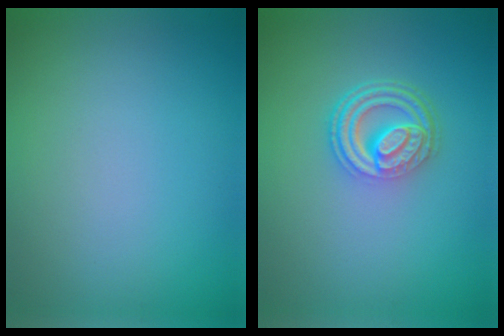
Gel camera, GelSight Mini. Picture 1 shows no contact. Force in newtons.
{"total": 4.6, "press": 3.3, "slide": 3.2}